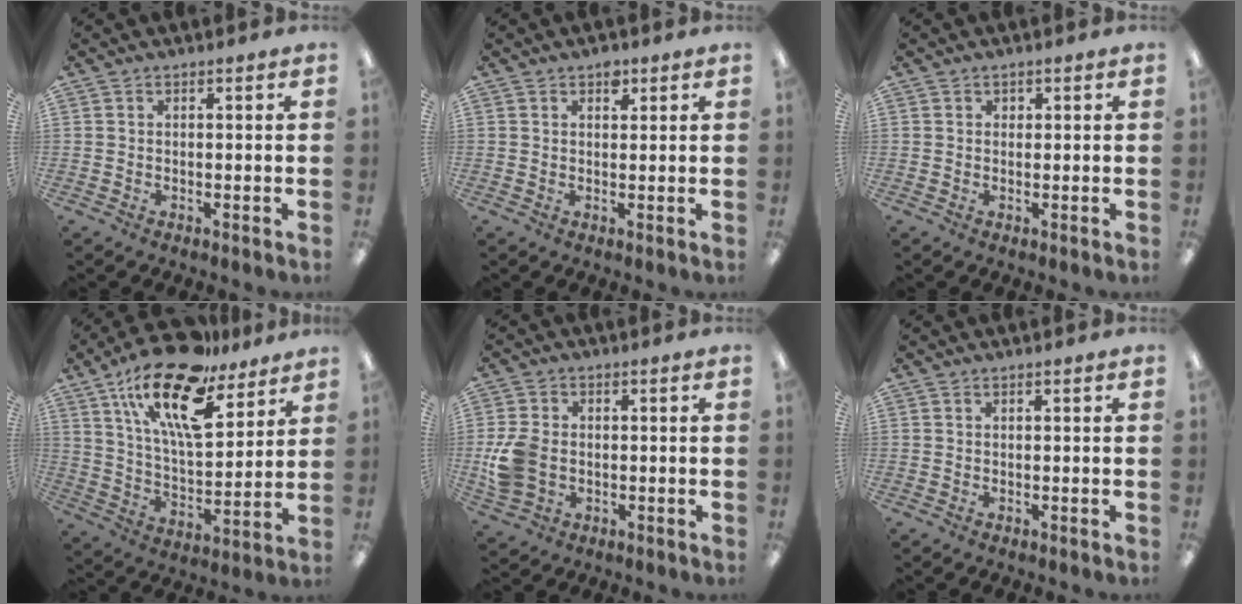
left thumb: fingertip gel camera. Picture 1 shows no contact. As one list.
[{"total": 2.5, "force": [1.4, 1.5, 1.3], "torque": [-0.004, -0.007, 0.020]}, {"total": 0.7, "force": [0.4, 0.6, 0.0], "torque": [0.000, 0.001, 0.006]}, {"total": 21.4, "force": [14.0, 8.4, 13.8], "torque": [-0.226, -0.082, 0.242]}, {"total": 8.8, "force": [-1.2, 6.8, 5.4], "torque": [-0.116, 0.010, -0.019]}, {"total": 0.0}]